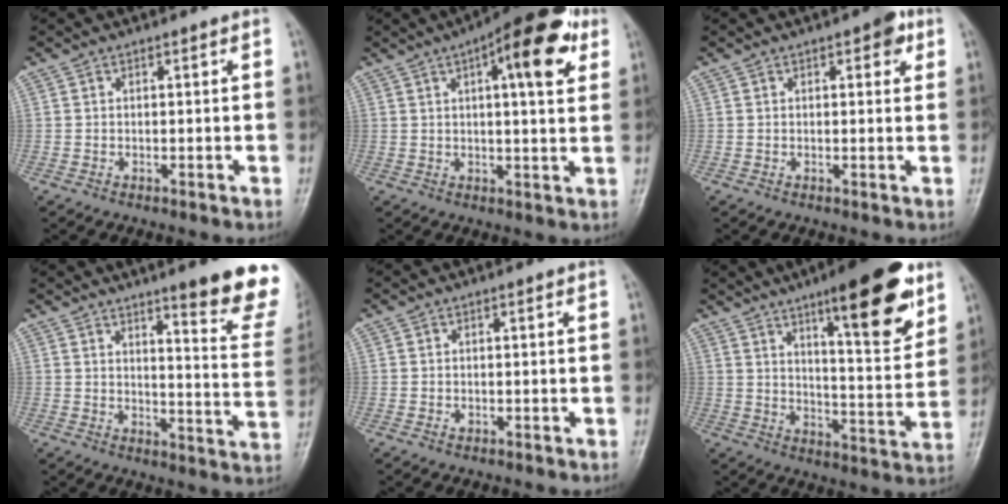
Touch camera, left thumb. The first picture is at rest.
{"total": 14.1, "force": [5.8, 4.5, 12.0], "torque": [-0.141, -0.001, 0.071]}
{"total": 3.6, "force": [1.7, 1.7, 2.7], "torque": [-0.019, -0.001, 0.012]}
{"total": 15.5, "force": [10.9, 1.7, 10.8], "torque": [-0.107, -0.073, 0.135]}
{"total": 0.6, "force": [-0.2, 0.4, 0.3], "torque": [-0.005, 0.000, -0.005]}
{"total": 18.1, "force": [10.6, 4.5, 14.0], "torque": [-0.167, -0.059, 0.158]}